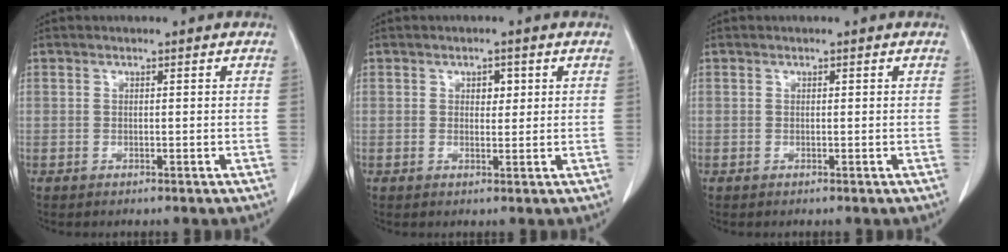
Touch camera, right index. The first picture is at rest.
{"total": 2.0, "force": [0.7, 1.3, 1.4], "torque": [-0.019, 0.003, 0.011]}
{"total": 0.0}